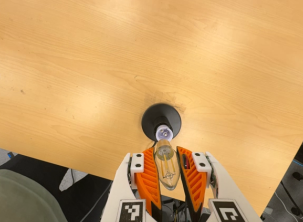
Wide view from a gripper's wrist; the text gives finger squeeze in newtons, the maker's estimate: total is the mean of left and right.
{"total": 20.4, "left": 23.2, "right": 17.6}